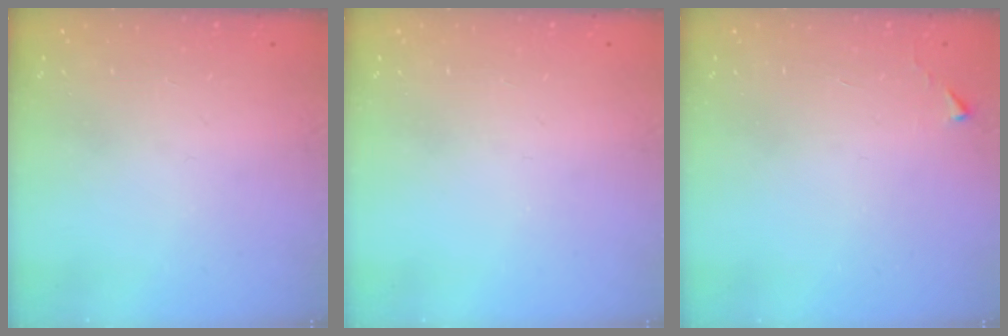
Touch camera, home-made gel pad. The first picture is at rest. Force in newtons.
{"total": 0.0}
{"total": 2.7, "press": 2.6, "slide": 0.4}